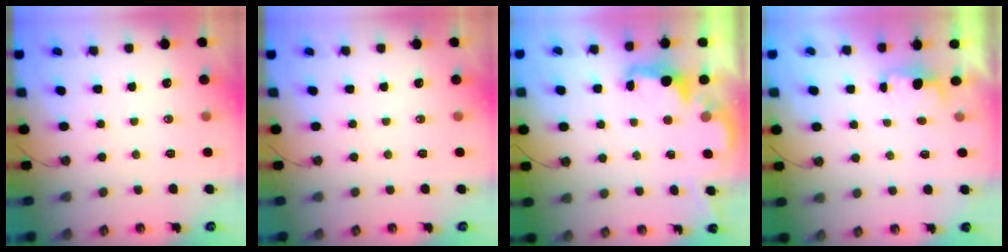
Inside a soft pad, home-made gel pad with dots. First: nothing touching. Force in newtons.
{"total": 0.0}
{"total": 2.6, "press": 2.5, "slide": 0.8}
{"total": 0.8, "press": 0.2, "slide": 0.7}